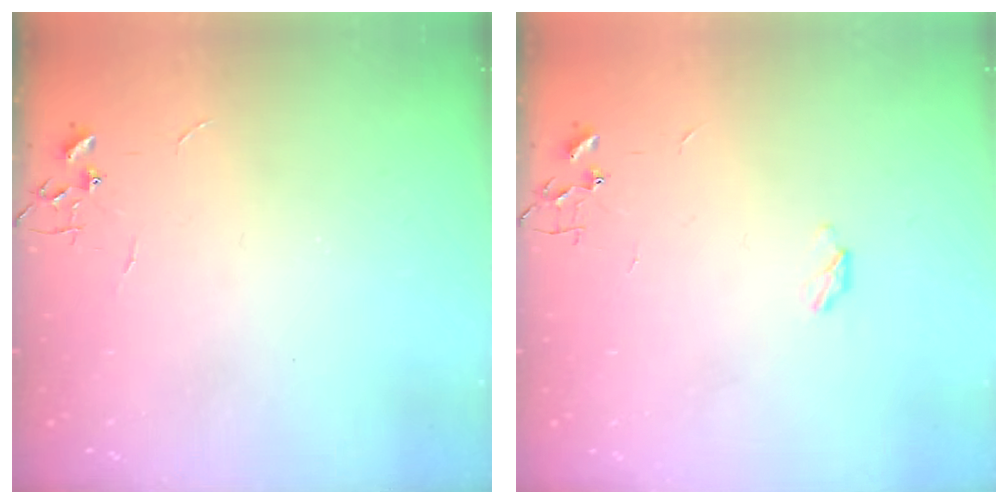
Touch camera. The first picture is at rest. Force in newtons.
{"total": 2.9, "press": 2.9, "slide": 0.5}